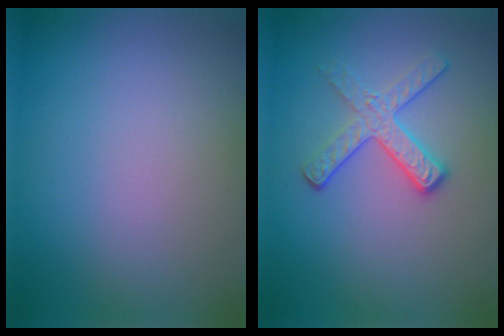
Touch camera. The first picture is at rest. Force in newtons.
{"total": 2.9, "press": 2.6, "slide": 1.3}